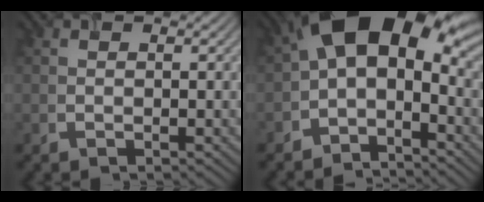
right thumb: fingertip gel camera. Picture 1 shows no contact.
{"total": 12.8, "force": [0.3, 7.6, 10.2], "torque": [-0.163, 0.013, -0.012]}